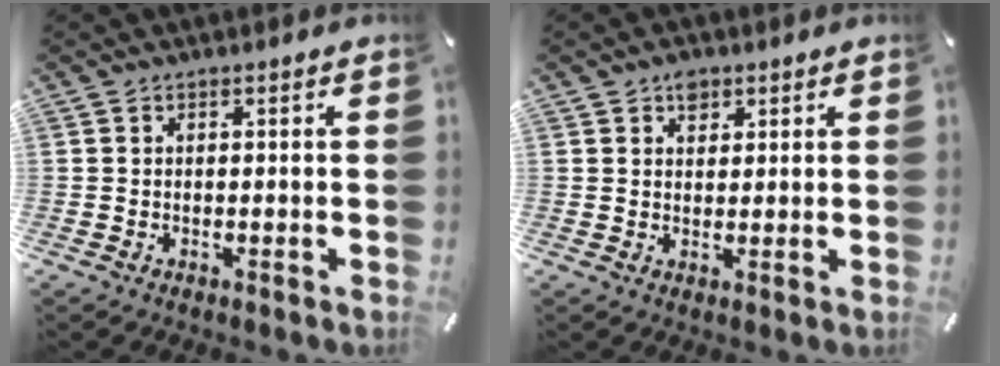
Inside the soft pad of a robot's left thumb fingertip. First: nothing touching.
{"total": 2.8, "force": [1.7, 2.1, 0.6], "torque": [0.008, -0.007, 0.027]}